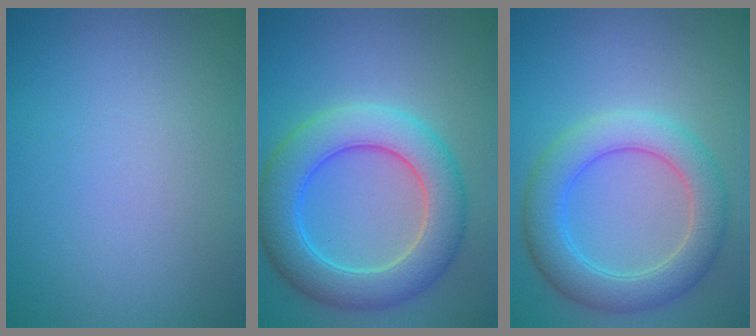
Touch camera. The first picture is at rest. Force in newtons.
{"total": 7.1, "press": 7.1, "slide": 0.3}
{"total": 5.4, "press": 5.4, "slide": 0.1}